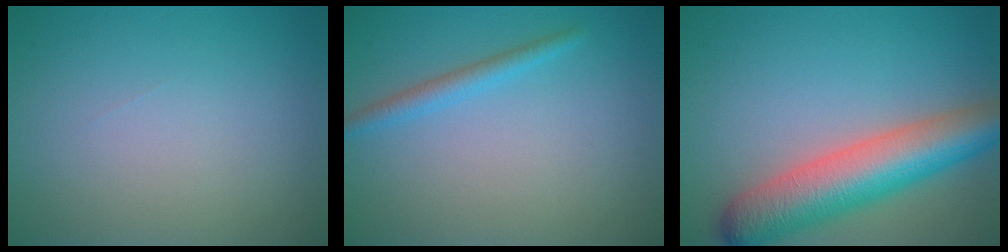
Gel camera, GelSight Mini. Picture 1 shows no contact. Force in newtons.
{"total": 1.8, "press": 1.8, "slide": 0.1}
{"total": 8.5, "press": 8.5, "slide": 0.5}